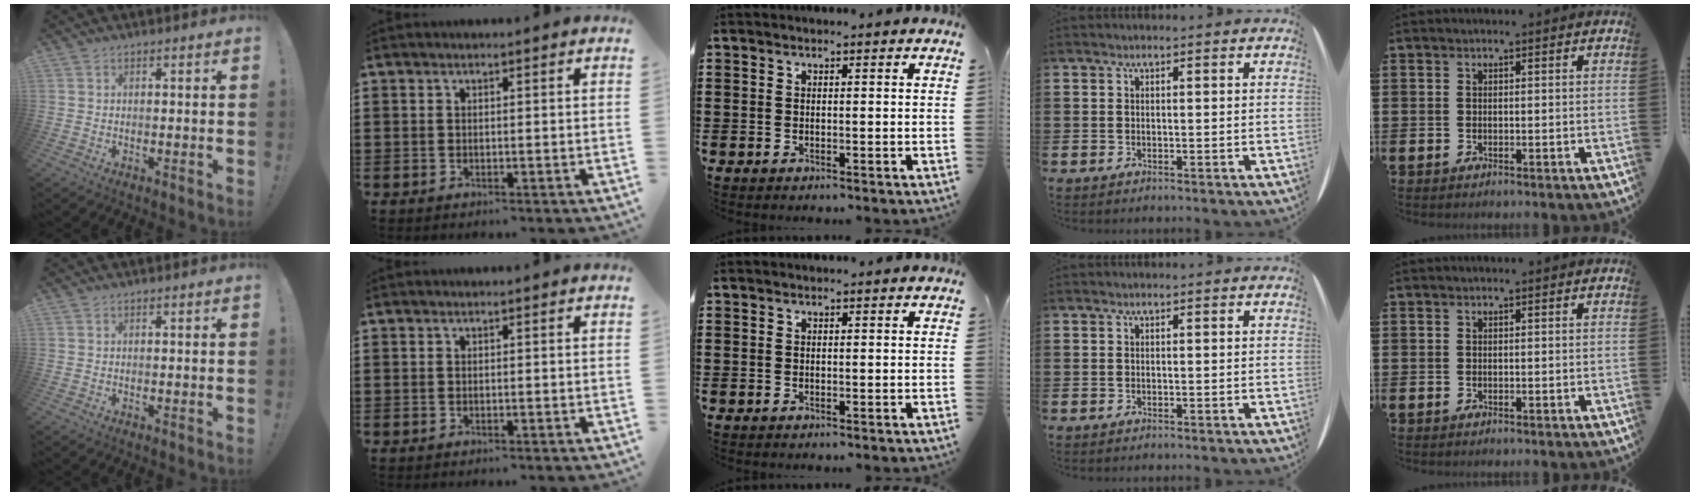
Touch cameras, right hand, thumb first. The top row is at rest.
{}